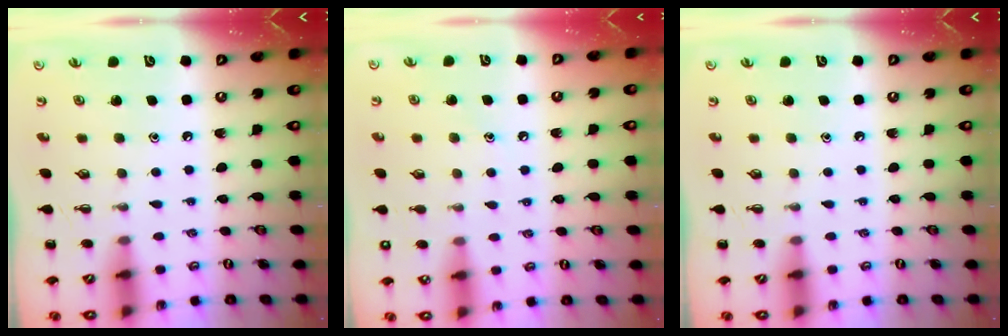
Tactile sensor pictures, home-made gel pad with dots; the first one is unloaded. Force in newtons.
{"total": 7.1, "press": 6.8, "slide": 1.9}
{"total": 0.0}